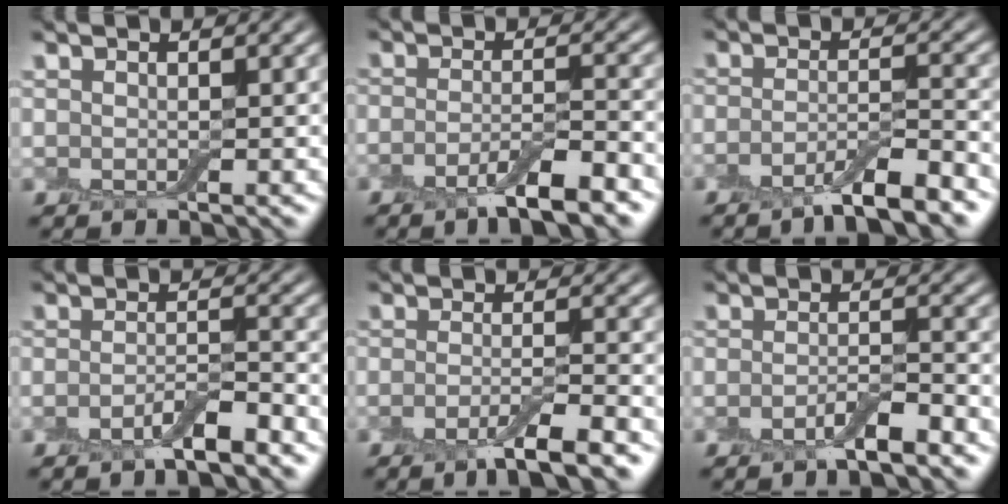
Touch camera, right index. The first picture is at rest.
{"total": 4.7, "force": [-2.9, 0.9, 3.6], "torque": [-0.061, -0.002, -0.058]}
{"total": 4.9, "force": [-3.3, 0.9, 3.5], "torque": [-0.056, 0.000, -0.064]}
{"total": 3.3, "force": [-2.2, 0.7, 2.3], "torque": [-0.042, 0.003, -0.046]}
{"total": 4.7, "force": [-2.9, 0.9, 3.7], "torque": [-0.060, -0.004, -0.058]}
{"total": 2.9, "force": [-1.9, 0.6, 2.1], "torque": [-0.039, 0.002, -0.042]}